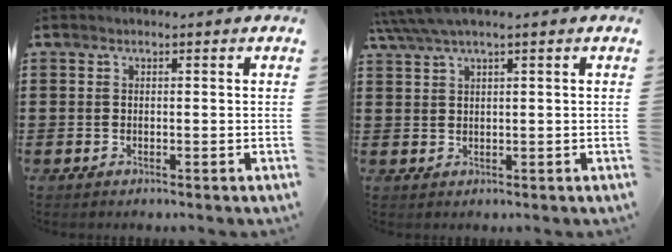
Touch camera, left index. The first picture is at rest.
{"total": 2.2, "force": [1.3, 0.0, 1.8], "torque": [-0.036, 0.001, 0.023]}